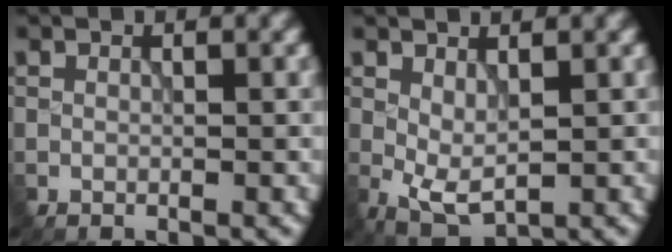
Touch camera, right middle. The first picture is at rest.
{"total": 2.9, "force": [0.5, 1.3, 2.5], "torque": [-0.055, -0.006, 0.012]}